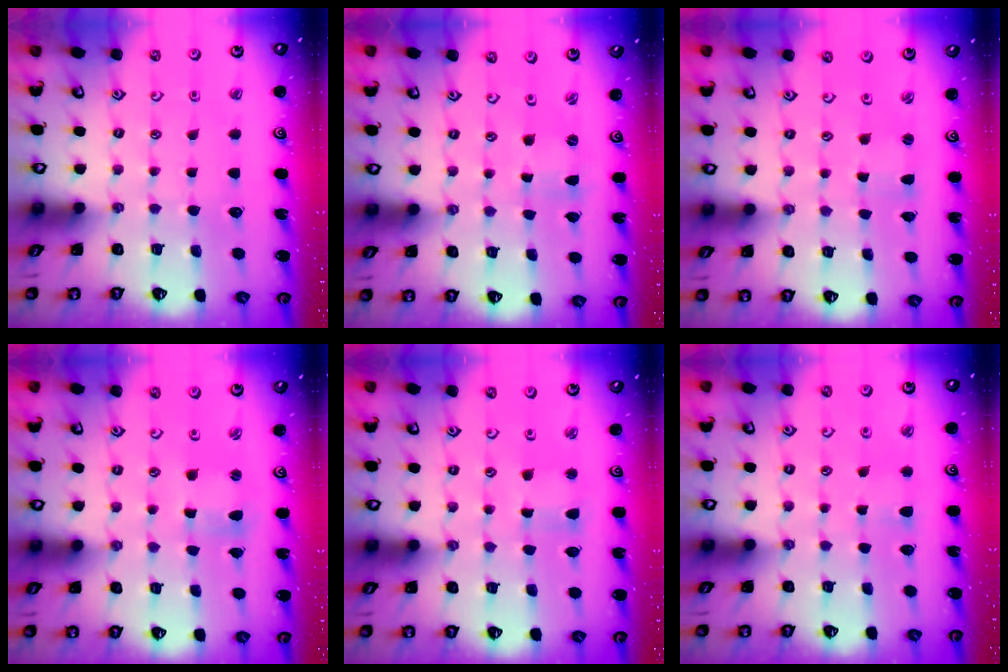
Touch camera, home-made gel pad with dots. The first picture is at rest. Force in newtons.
{"total": 0.0}
{"total": 2.0, "press": 2.0, "slide": 0.4}
{"total": 2.5, "press": 2.5, "slide": 0.3}
{"total": 1.9, "press": 1.9, "slide": 0.2}
{"total": 3.3, "press": 3.2, "slide": 0.4}